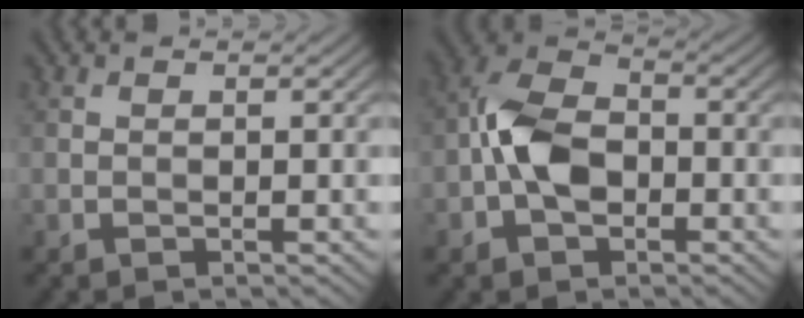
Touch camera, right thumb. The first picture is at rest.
{"total": 7.1, "force": [-1.8, 4.5, 5.2], "torque": [-0.108, 0.013, -0.044]}